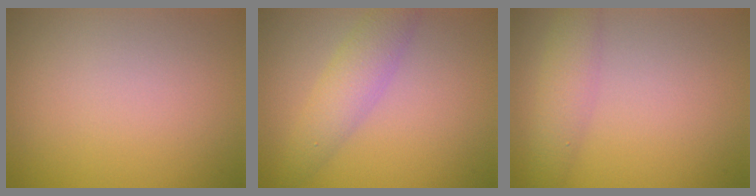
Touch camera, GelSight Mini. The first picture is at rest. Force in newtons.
{"total": 3.3, "press": 3.3, "slide": 0.1}
{"total": 2.8, "press": 2.8, "slide": 0.1}